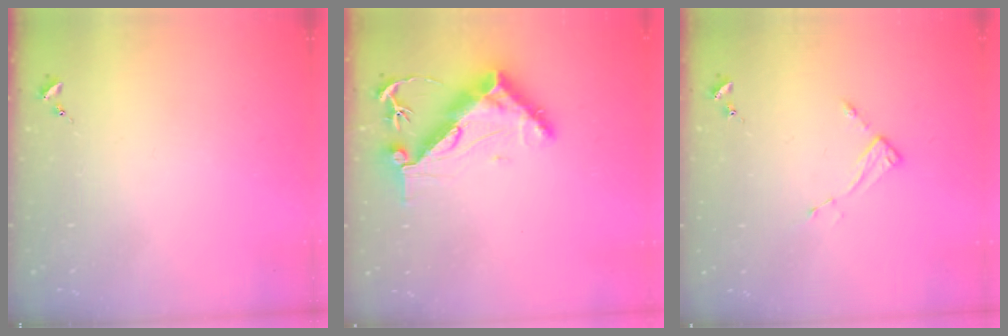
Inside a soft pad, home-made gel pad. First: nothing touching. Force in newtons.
{"total": 12.8, "press": 12.8, "slide": 1.2}
{"total": 3.8, "press": 3.8, "slide": 0.3}